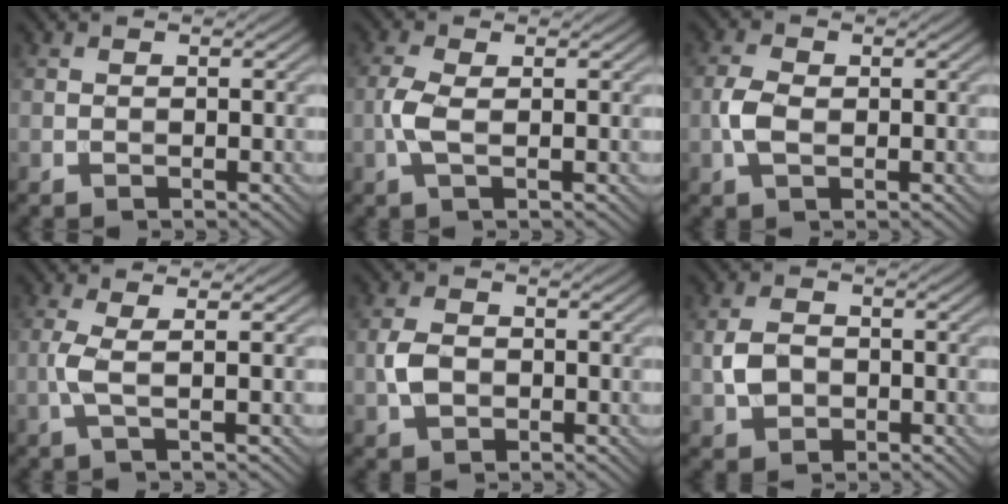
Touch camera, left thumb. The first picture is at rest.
{"total": 2.9, "force": [-0.3, 1.0, 2.7], "torque": [-0.070, 0.002, -0.010]}
{"total": 3.2, "force": [-0.4, 2.0, 2.5], "torque": [-0.062, 0.002, -0.009]}
{"total": 2.9, "force": [0.1, 0.5, 2.8], "torque": [-0.059, 0.003, -0.007]}
{"total": 3.3, "force": [-0.6, 2.3, 2.2], "torque": [-0.051, -0.001, -0.015]}
{"total": 3.4, "force": [-0.7, 2.6, 2.0], "torque": [-0.047, -0.001, -0.016]}